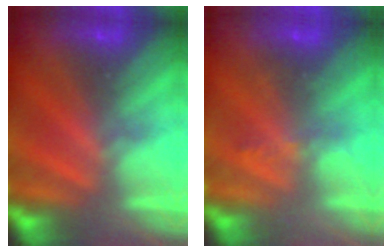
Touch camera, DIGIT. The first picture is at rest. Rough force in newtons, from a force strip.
{"total": 2.3}